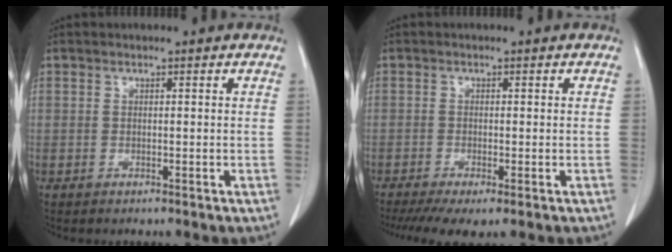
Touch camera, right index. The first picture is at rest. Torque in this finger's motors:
{"motor_torque": [0.45, -0.42, 0.49, 0.14]}